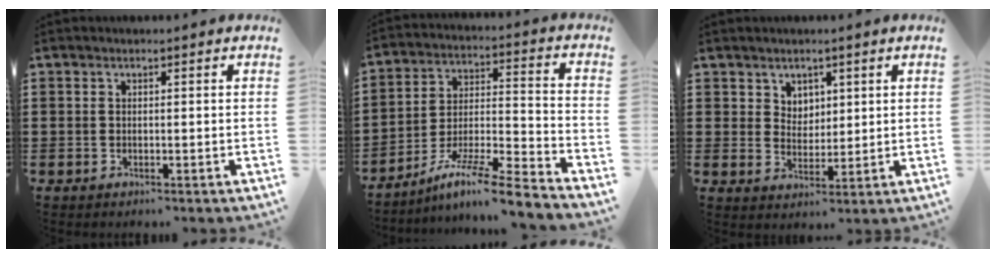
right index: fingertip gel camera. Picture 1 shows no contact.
{"total": 9.7, "force": [-7.9, 0.1, 5.6], "torque": [-0.093, 0.003, -0.155]}
{"total": 3.7, "force": [2.5, 2.8, 0.3], "torque": [-0.018, 0.008, 0.046]}